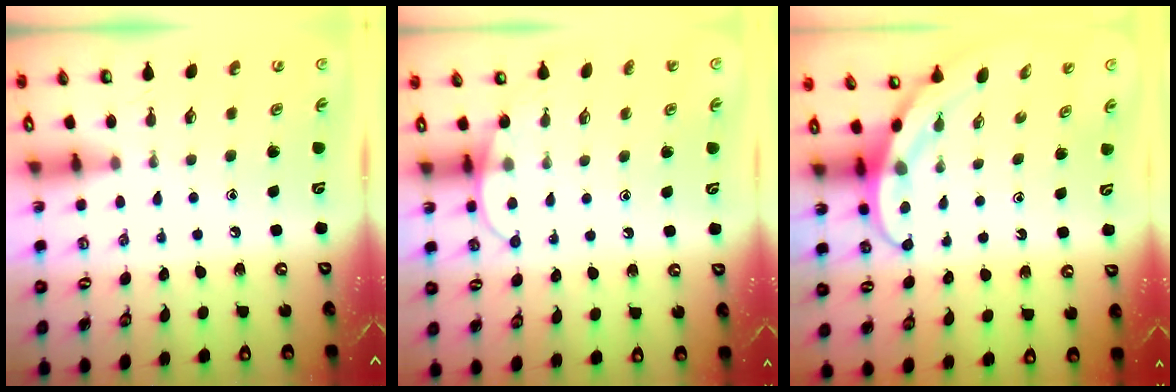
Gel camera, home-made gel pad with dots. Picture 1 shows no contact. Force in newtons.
{"total": 6.6, "press": 6.6, "slide": 0.2}
{"total": 4.0, "press": 3.9, "slide": 0.3}